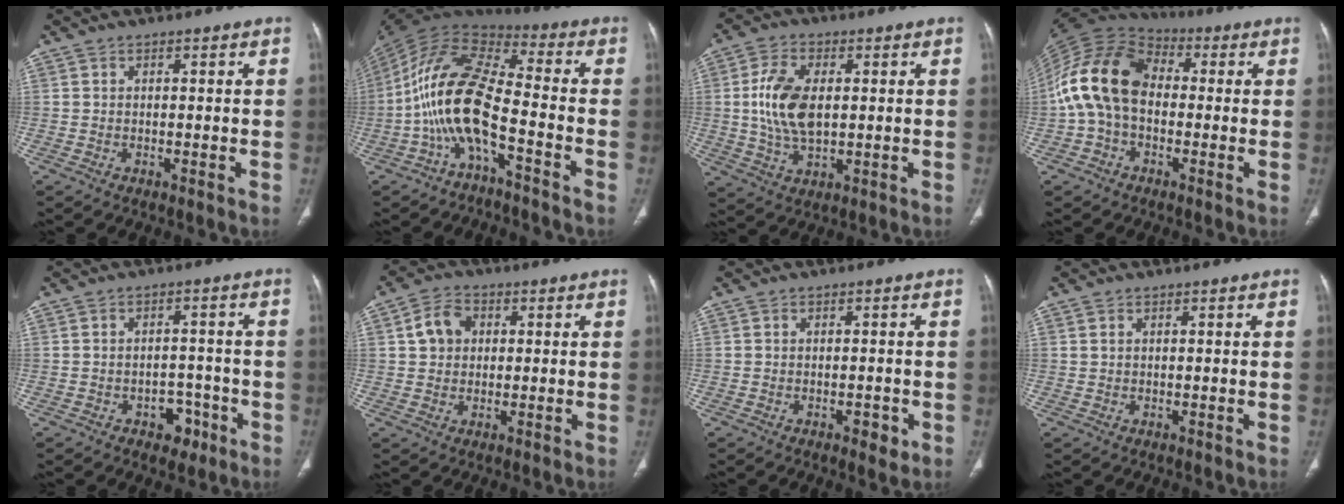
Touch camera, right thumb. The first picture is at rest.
{"total": 14.9, "force": [-5.1, 5.2, 12.9], "torque": [-0.264, 0.073, -0.105]}
{"total": 11.2, "force": [1.1, 6.4, 9.2], "torque": [-0.181, -0.002, 0.026]}
{"total": 15.5, "force": [-0.6, 10.7, 11.2], "torque": [-0.217, 0.038, -0.023]}
{"total": 4.9, "force": [-2.6, 3.5, 2.2], "torque": [-0.004, 0.026, -0.031]}
{"total": 5.7, "force": [1.2, 4.6, 3.2], "torque": [-0.046, 0.007, 0.018]}
{"total": 2.3, "force": [-1.0, 1.2, 1.7], "torque": [-0.014, 0.002, -0.010]}
{"total": 0.7, "force": [0.4, 0.4, 0.4], "torque": [-0.009, 0.002, 0.008]}